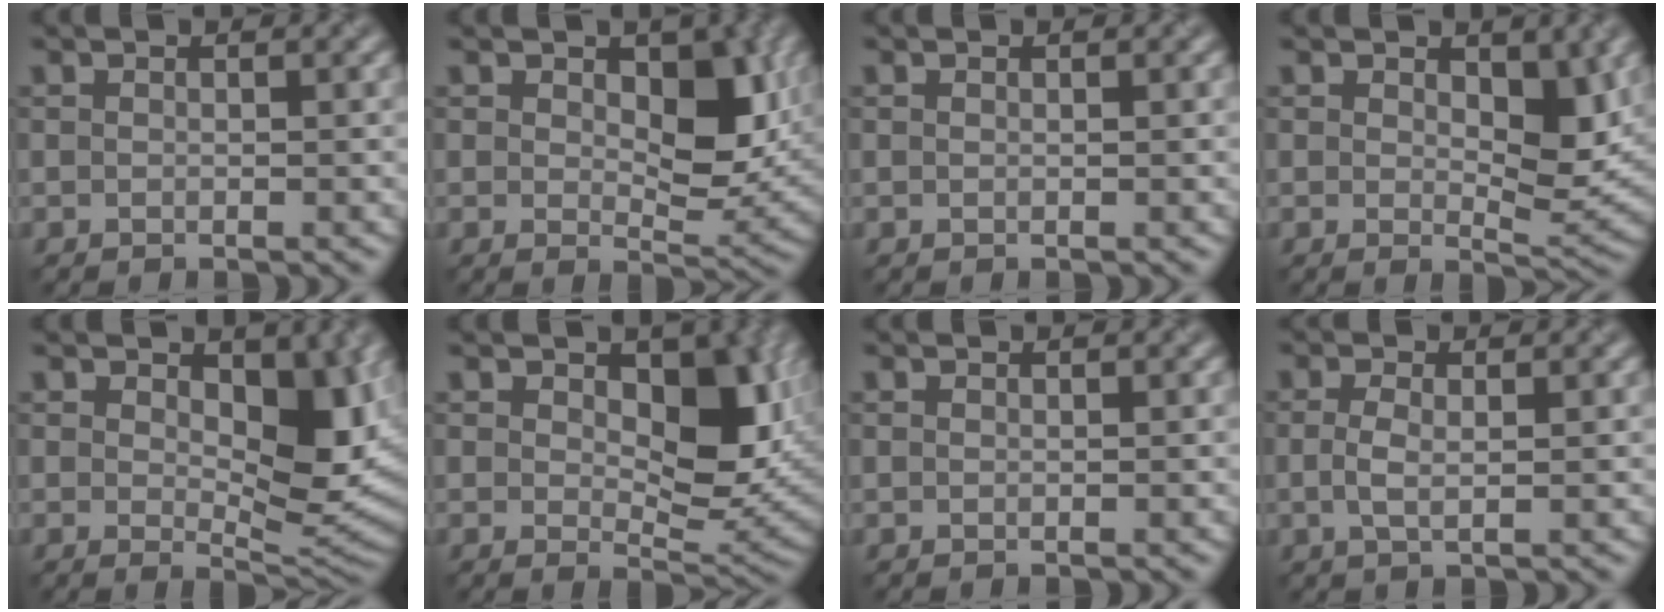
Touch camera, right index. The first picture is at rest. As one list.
[{"total": 5.5, "force": [1.4, 2.9, 4.5], "torque": [-0.061, -0.004, 0.032]}, {"total": 0.0}, {"total": 4.0, "force": [1.4, 1.7, 3.3], "torque": [-0.044, -0.005, 0.030]}, {"total": 6.6, "force": [1.9, 3.2, 5.4], "torque": [-0.080, -0.008, 0.036]}, {"total": 7.3, "force": [1.8, 3.8, 5.9], "torque": [-0.085, -0.008, 0.037]}, {"total": 0.0}, {"total": 1.3, "force": [-0.4, 0.3, 1.2], "torque": [-0.029, 0.004, -0.001]}]